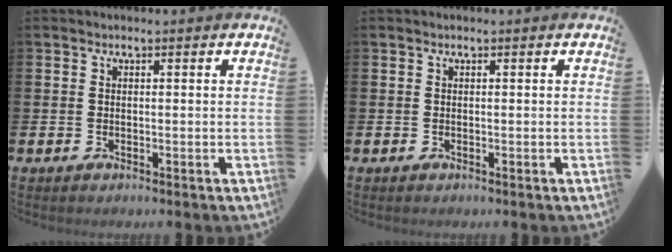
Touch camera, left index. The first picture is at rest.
{"total": 0.0}